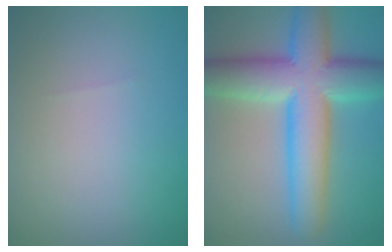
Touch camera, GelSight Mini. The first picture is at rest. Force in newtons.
{"total": 10.8, "press": 10.8, "slide": 0.4}